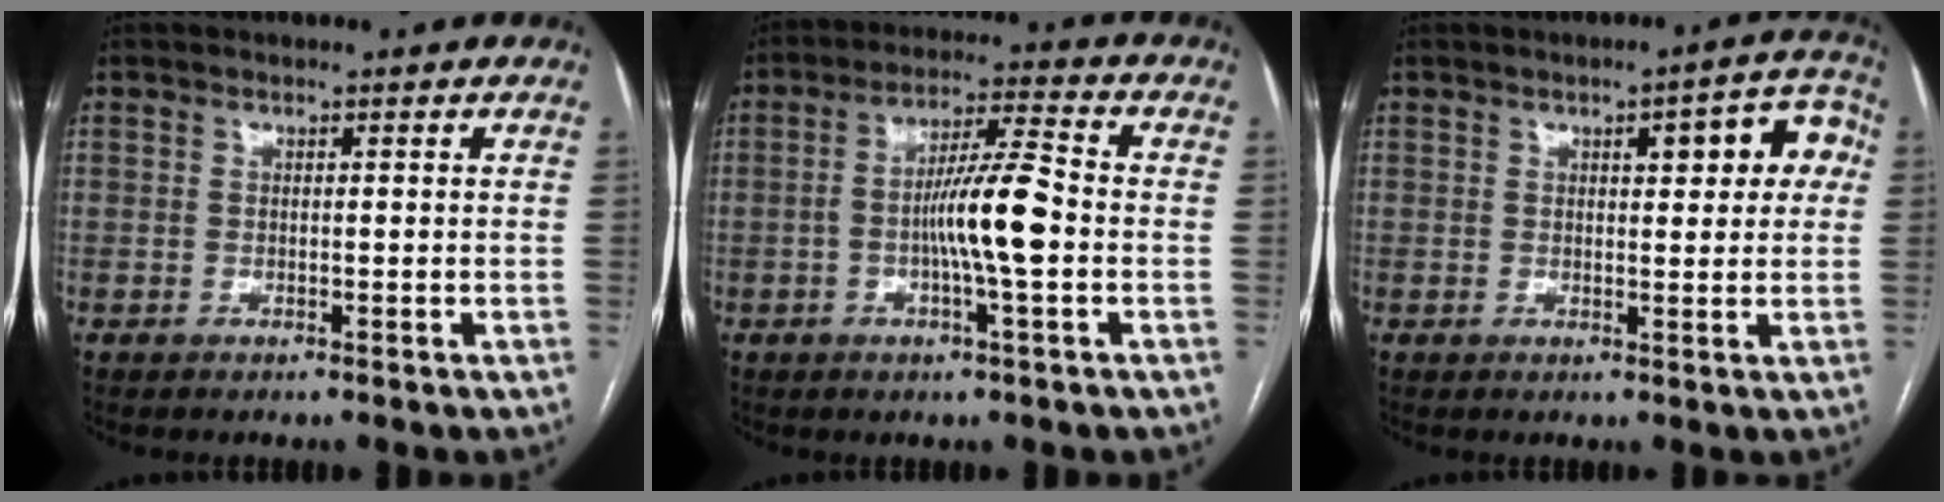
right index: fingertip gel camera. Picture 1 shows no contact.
{"total": 9.4, "force": [-1.6, 0.6, 9.2], "torque": [-0.167, 0.010, -0.033]}
{"total": 7.6, "force": [2.2, 2.3, 6.9], "torque": [-0.073, 0.024, 0.021]}